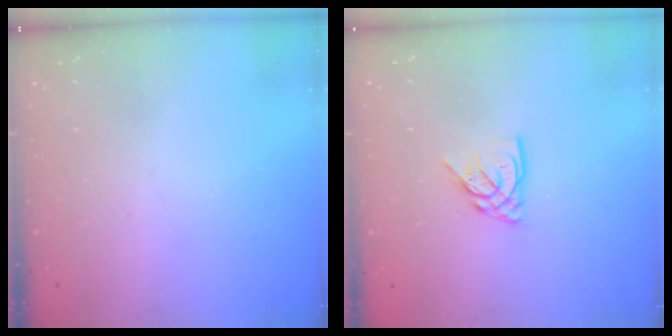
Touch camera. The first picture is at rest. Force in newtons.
{"total": 6.4, "press": 6.4, "slide": 0.7}